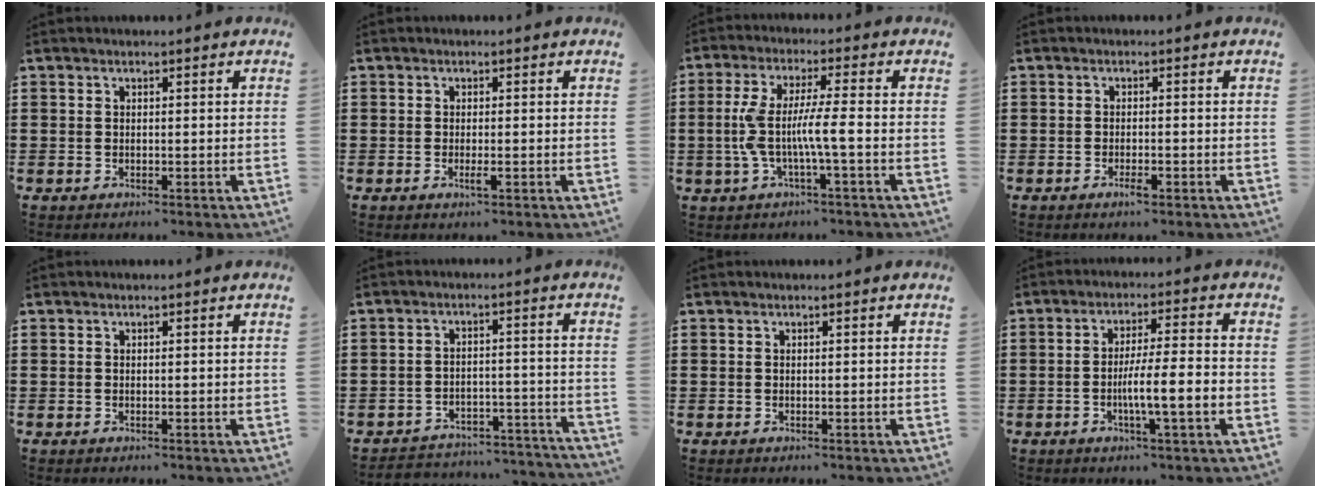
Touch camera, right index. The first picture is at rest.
{"total": 1.6, "force": [-0.6, 0.1, 1.4], "torque": [-0.033, -0.006, -0.013]}
{"total": 6.9, "force": [-1.7, 0.0, 6.7], "torque": [-0.148, -0.013, -0.044]}
{"total": 1.8, "force": [-1.0, 0.3, 1.5], "torque": [-0.026, -0.003, -0.018]}
{"total": 0.0}
{"total": 4.0, "force": [-3.9, 0.7, 0.5], "torque": [-0.013, 0.005, -0.081]}
{"total": 0.0}
{"total": 6.8, "force": [-2.1, 0.4, 6.5], "torque": [-0.108, 0.000, -0.039]}